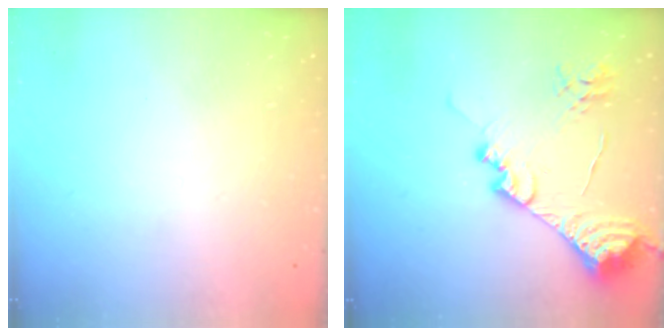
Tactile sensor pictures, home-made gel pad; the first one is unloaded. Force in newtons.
{"total": 18.4, "press": 18.2, "slide": 2.1}